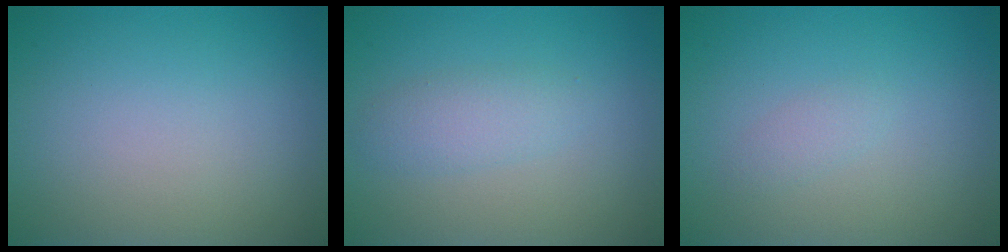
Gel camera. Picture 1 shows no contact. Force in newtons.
{"total": 2.1, "press": 2.1, "slide": 0.1}
{"total": 0.9, "press": 0.9, "slide": 0.0}